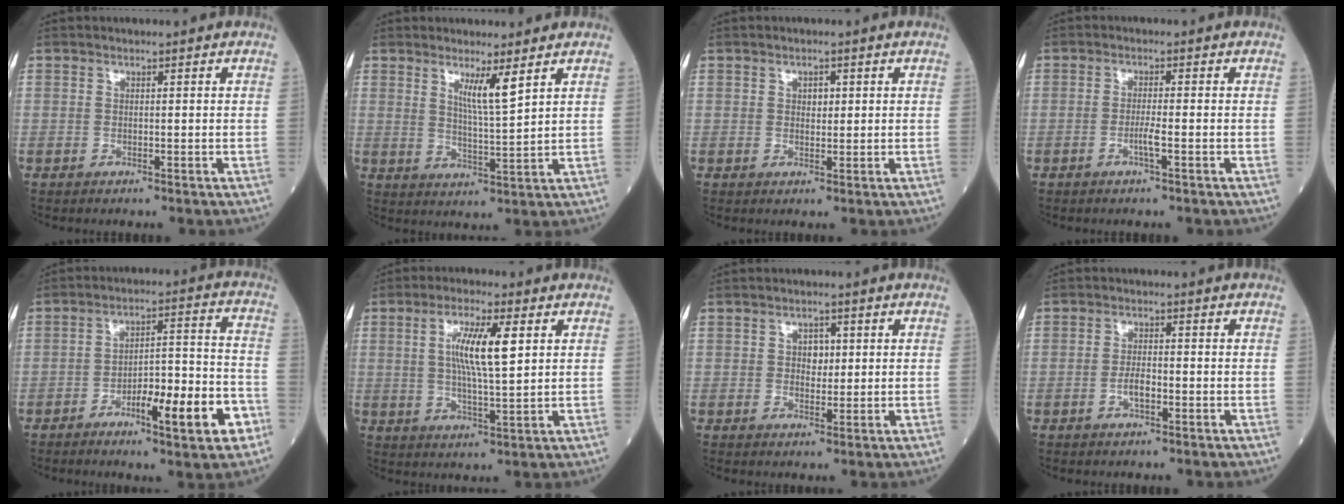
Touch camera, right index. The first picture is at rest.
{"total": 4.8, "force": [2.8, -0.5, 3.8], "torque": [-0.068, -0.018, 0.051]}
{"total": 1.5, "force": [0.5, 1.0, 1.0], "torque": [-0.009, 0.000, 0.006]}
{"total": 2.0, "force": [-0.9, -0.2, 1.8], "torque": [-0.039, -0.001, -0.017]}
{"total": 11.9, "force": [-5.6, 2.2, 10.3], "torque": [-0.153, 0.022, -0.079]}
{"total": 8.4, "force": [2.2, 1.0, 8.0], "torque": [-0.150, 0.004, 0.040]}
{"total": 2.5, "force": [0.5, 1.8, 1.8], "torque": [-0.022, 0.001, 0.008]}
{"total": 2.5, "force": [-0.9, 0.8, 2.2], "torque": [-0.041, 0.003, -0.016]}